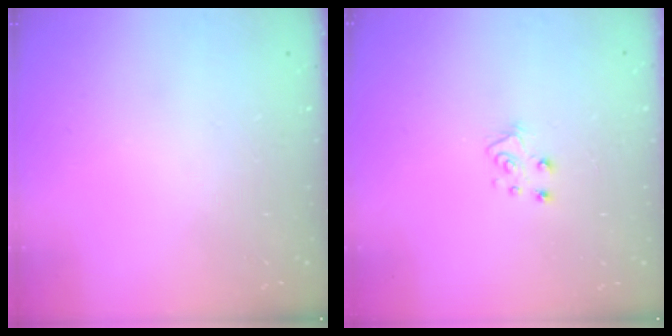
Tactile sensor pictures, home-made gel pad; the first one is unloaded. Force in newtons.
{"total": 6.3, "press": 6.3, "slide": 0.3}